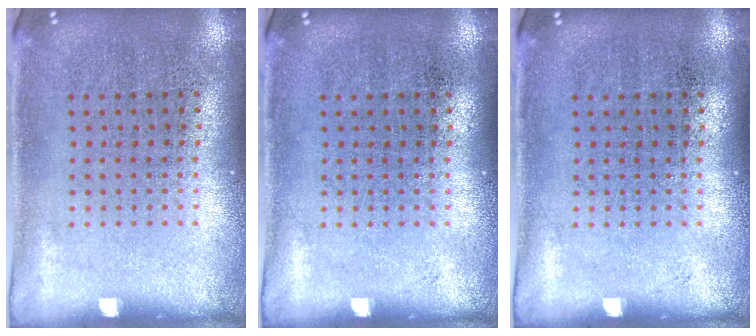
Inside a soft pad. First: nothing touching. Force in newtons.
{"total": 0.0}
{"total": 0.0}